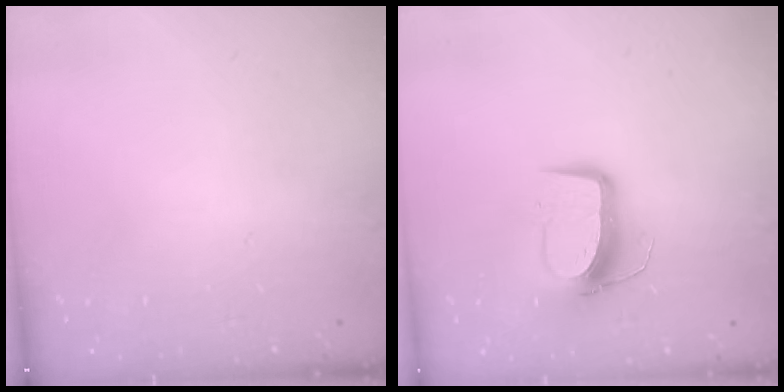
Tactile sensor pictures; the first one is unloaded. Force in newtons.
{"total": 9.7, "press": 9.7, "slide": 0.6}